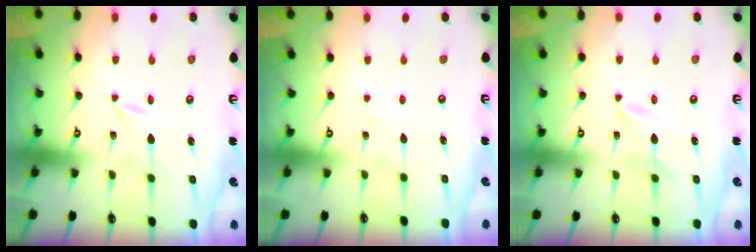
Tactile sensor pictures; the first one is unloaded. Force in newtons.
{"total": 2.6, "press": 2.6, "slide": 0.3}
{"total": 2.9, "press": 2.9, "slide": 0.3}